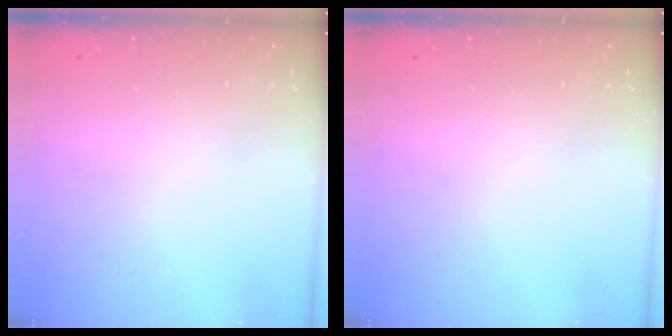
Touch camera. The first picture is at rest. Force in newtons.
{"total": 0.0}